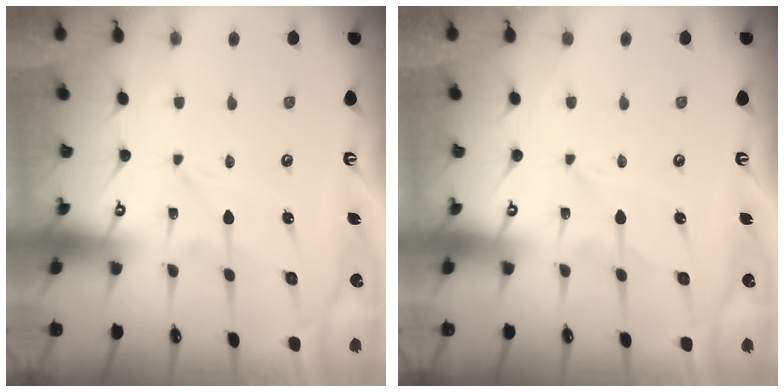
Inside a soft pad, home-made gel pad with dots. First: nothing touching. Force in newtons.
{"total": 1.7, "press": 1.7, "slide": 0.2}